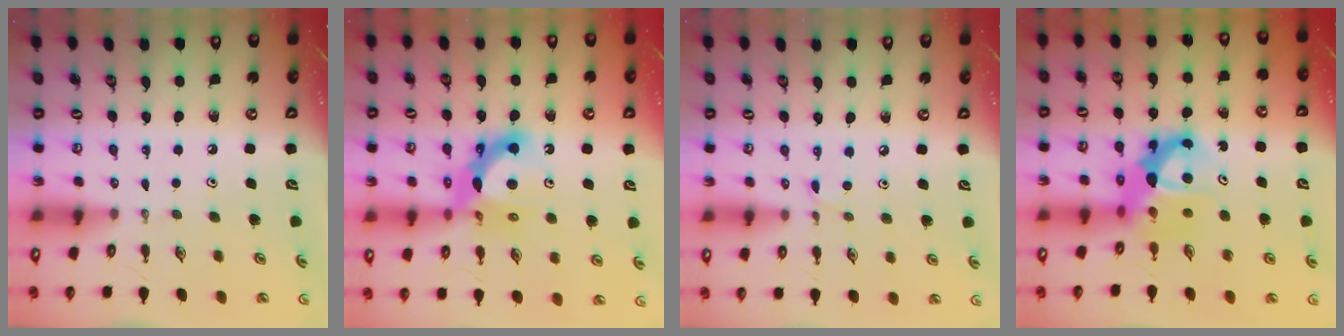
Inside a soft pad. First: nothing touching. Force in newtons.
{"total": 12.4, "press": 12.2, "slide": 2.4}
{"total": 4.1, "press": 4.1, "slide": 0.4}
{"total": 9.5, "press": 9.5, "slide": 0.7}